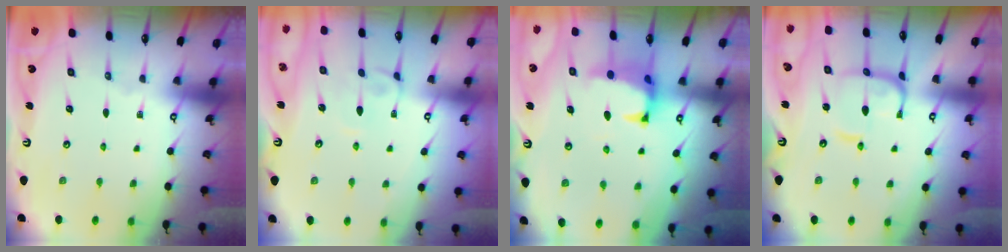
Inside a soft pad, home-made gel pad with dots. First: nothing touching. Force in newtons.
{"total": 3.3, "press": 3.3, "slide": 0.1}
{"total": 1.0, "press": 0.2, "slide": 1.0}
{"total": 7.4, "press": 7.3, "slide": 1.0}